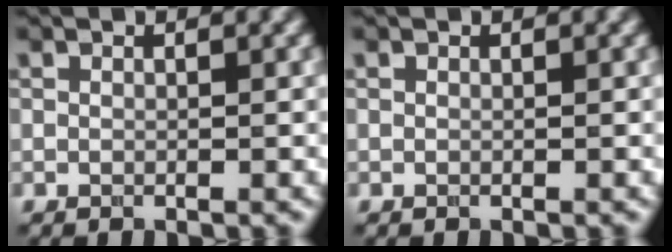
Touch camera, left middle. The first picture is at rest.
{"total": 0.0}